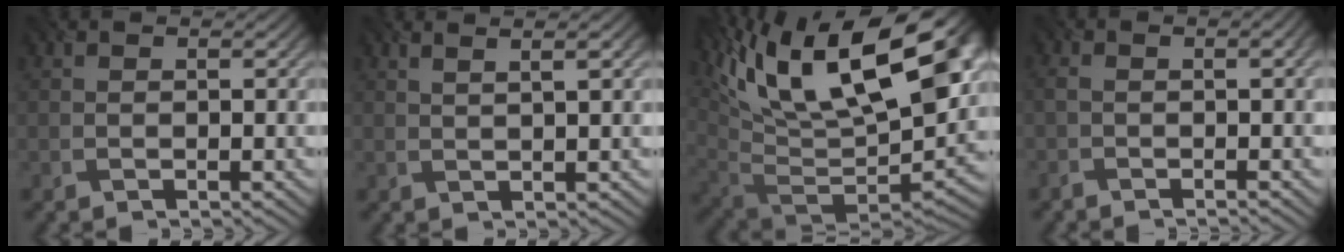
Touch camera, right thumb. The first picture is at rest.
{"total": 3.4, "force": [1.8, 0.6, 2.9], "torque": [-0.034, 0.011, 0.019]}
{"total": 21.0, "force": [9.0, 9.7, 16.3], "torque": [-0.272, 0.013, 0.166]}
{"total": 4.0, "force": [-0.7, 1.2, 3.8], "torque": [-0.050, -0.002, -0.018]}